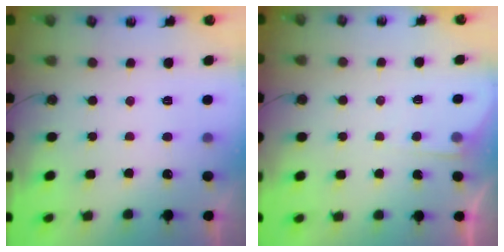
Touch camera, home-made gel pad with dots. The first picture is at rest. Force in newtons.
{"total": 2.7, "press": 2.7, "slide": 0.4}